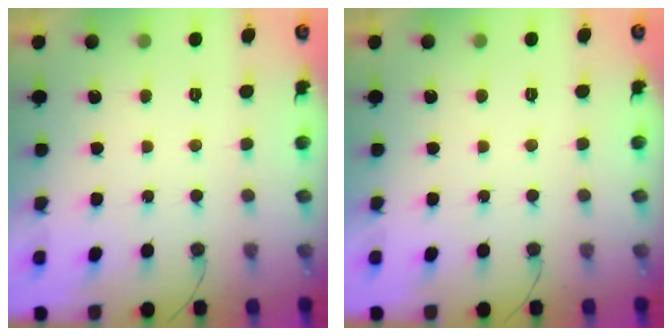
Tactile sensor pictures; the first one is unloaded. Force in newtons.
{"total": 1.8, "press": 1.8, "slide": 0.1}